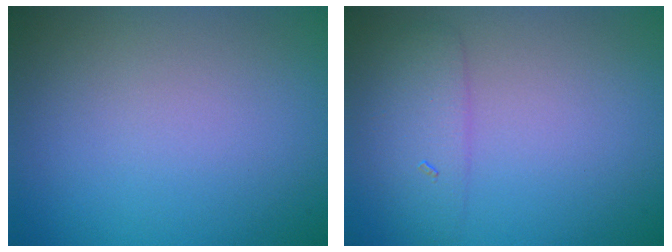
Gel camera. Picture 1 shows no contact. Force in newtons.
{"total": 2.7, "press": 2.7, "slide": 0.1}